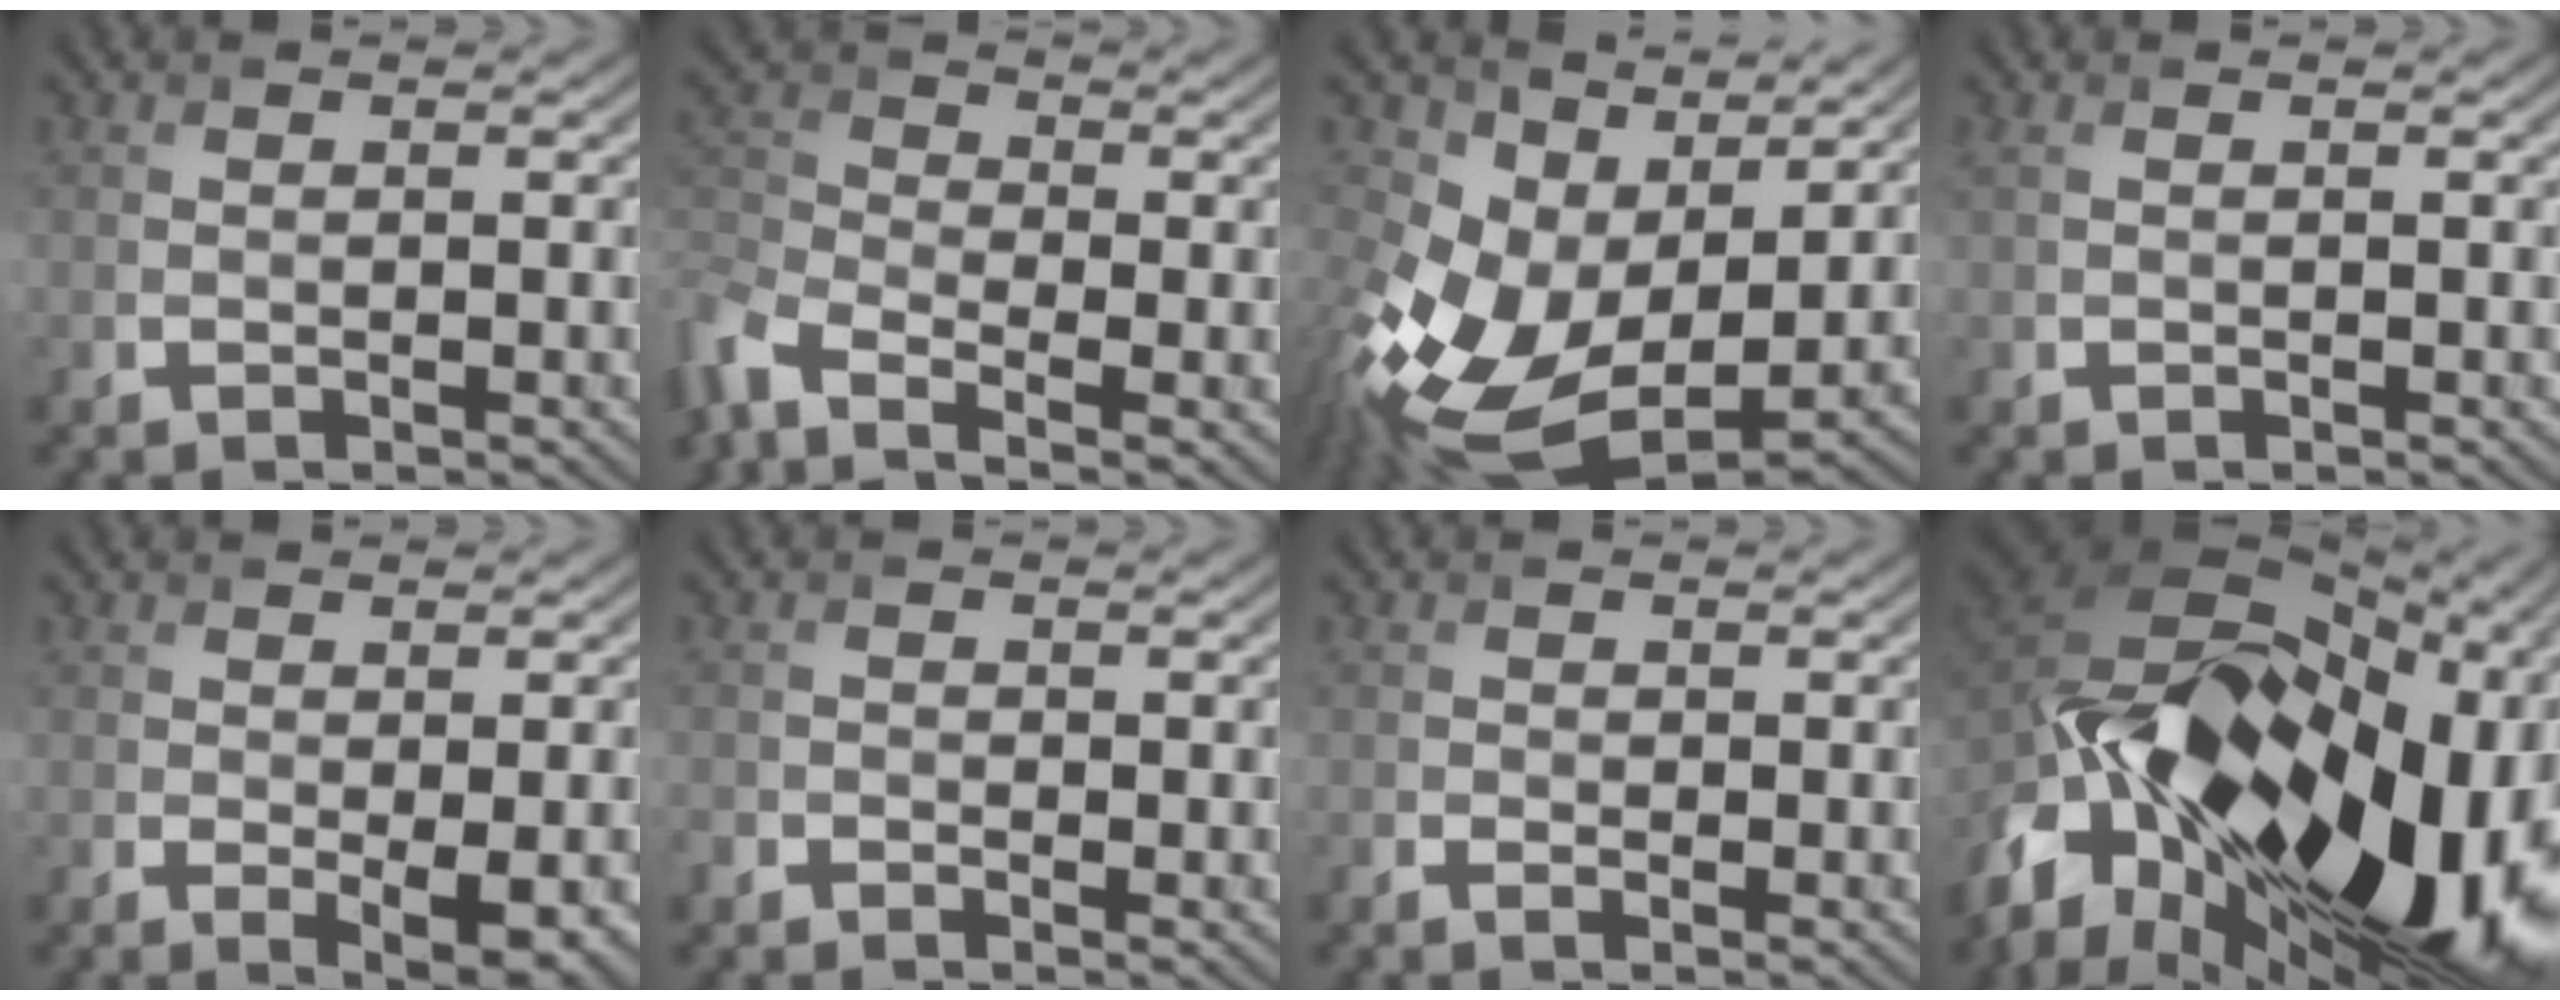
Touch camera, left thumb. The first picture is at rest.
{"total": 7.0, "force": [-3.8, 3.5, 4.7], "torque": [-0.121, -0.014, -0.090]}
{"total": 14.3, "force": [1.9, 9.7, 10.3], "torque": [-0.237, -0.020, 0.058]}
{"total": 0.6, "force": [0.4, 0.1, 0.5], "torque": [-0.012, 0.005, 0.007]}
{"total": 3.4, "force": [-0.9, 1.1, 3.1], "torque": [-0.059, -0.014, -0.010]}
{"total": 1.6, "force": [-0.9, 1.2, 0.6], "torque": [-0.019, -0.005, -0.019]}
{"total": 1.3, "force": [-0.5, 0.9, 0.8], "torque": [-0.023, -0.003, -0.008]}
{"total": 21.6, "force": [-5.7, 12.8, 16.5], "torque": [-0.342, -0.039, -0.095]}